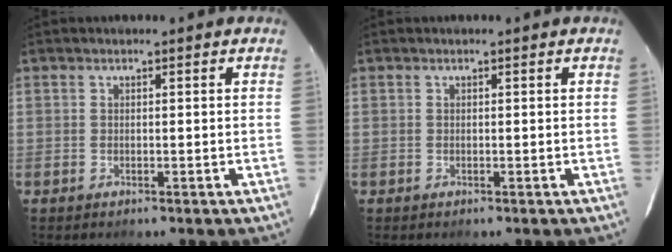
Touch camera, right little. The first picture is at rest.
{"total": 0.0}